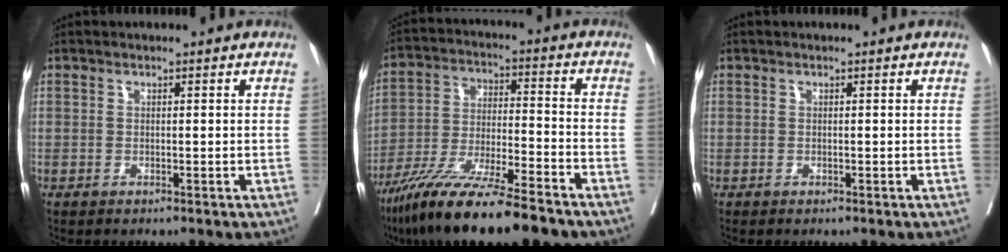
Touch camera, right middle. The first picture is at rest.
{"total": 16.5, "force": [-12.6, 1.5, 10.6], "torque": [-0.197, -0.038, -0.222]}
{"total": 0.0}